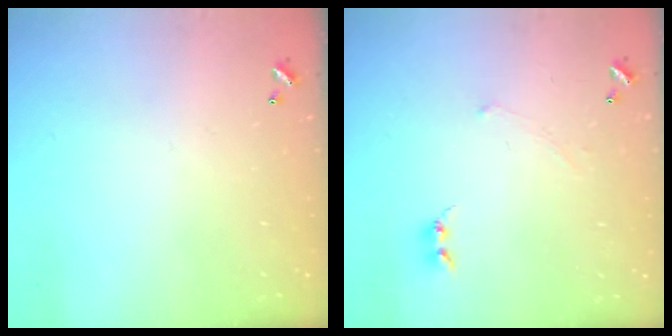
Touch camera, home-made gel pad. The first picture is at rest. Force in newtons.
{"total": 0.6, "press": 0.3, "slide": 0.5}